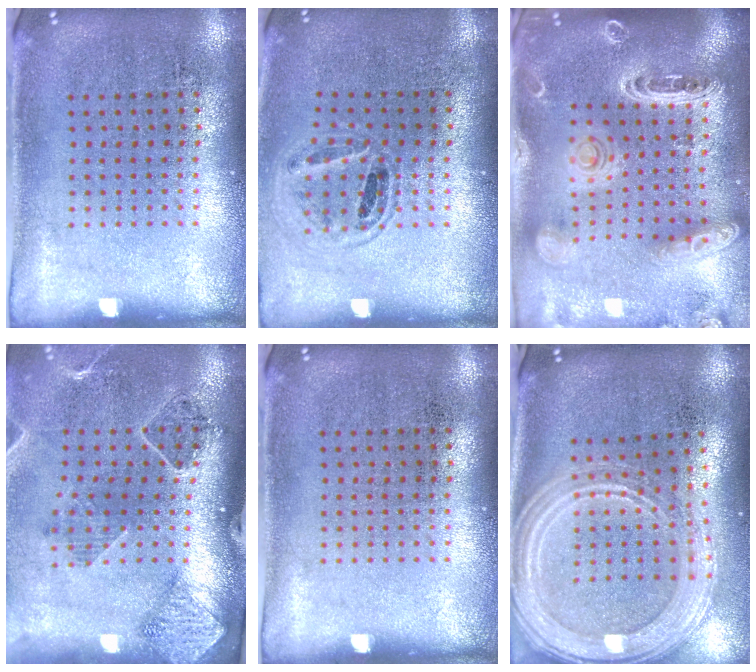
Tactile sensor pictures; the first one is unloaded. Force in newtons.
{"total": 0.8, "press": 0.8, "slide": 0.1}
{"total": 2.3, "press": 2.1, "slide": 0.9}
{"total": 1.5, "press": 1.5, "slide": 0.1}
{"total": 0.0}
{"total": 2.7, "press": 2.3, "slide": 1.5}